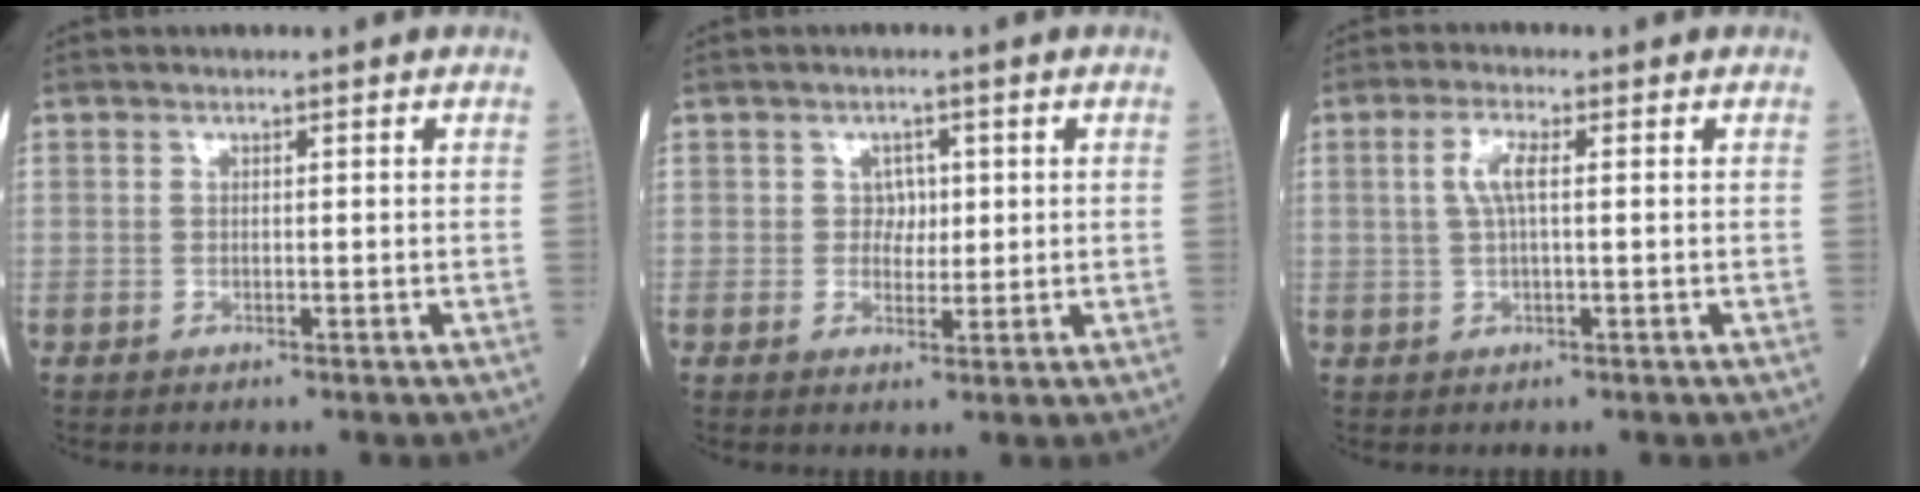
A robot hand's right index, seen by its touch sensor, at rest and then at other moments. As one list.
[{"total": 2.5, "force": [0.5, 1.9, 1.5], "torque": [-0.013, 0.000, 0.006]}, {"total": 3.5, "force": [0.7, 0.7, 3.4], "torque": [-0.073, 0.009, 0.015]}]